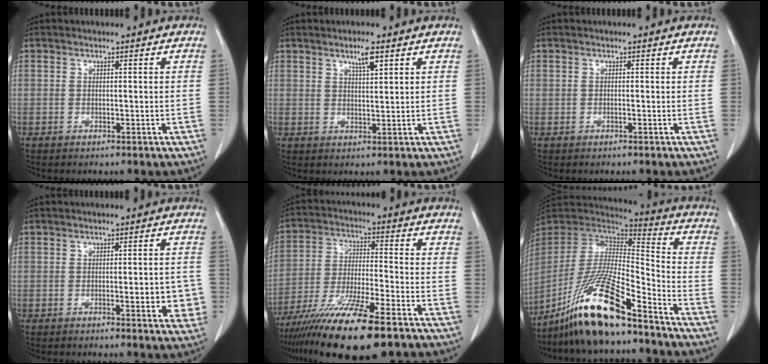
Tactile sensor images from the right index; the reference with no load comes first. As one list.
[{"total": 3.2, "force": [2.0, 0.3, 2.5], "torque": [-0.047, -0.001, 0.035]}, {"total": 0.0}, {"total": 5.3, "force": [-1.2, 1.5, 5.0], "torque": [-0.054, 0.000, -0.014]}, {"total": 16.4, "force": [-11.3, 1.7, 11.8], "torque": [-0.219, -0.043, -0.199]}, {"total": 18.3, "force": [-13.3, 1.8, 12.4], "torque": [-0.261, -0.023, -0.249]}]